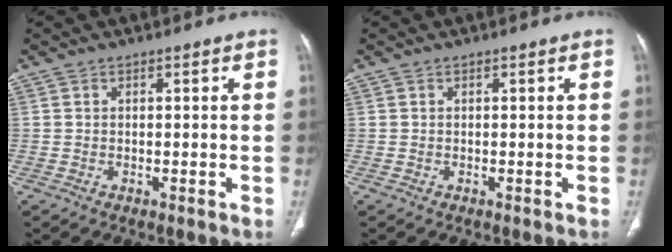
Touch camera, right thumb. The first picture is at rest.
{"total": 0.0}